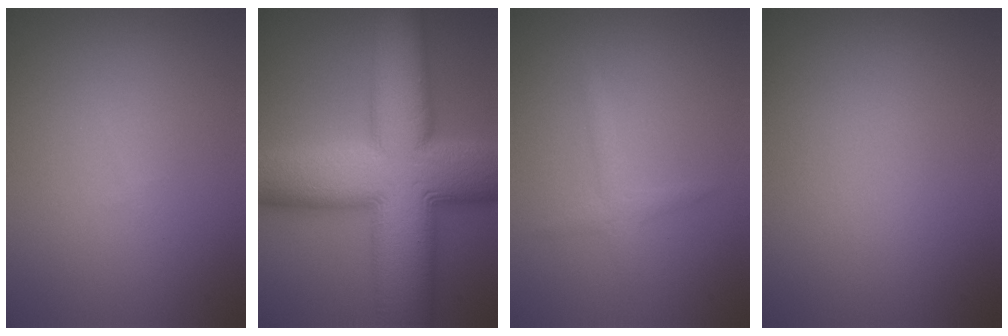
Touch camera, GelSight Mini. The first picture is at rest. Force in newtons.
{"total": 16.5, "press": 16.5, "slide": 0.2}
{"total": 1.5, "press": 1.5, "slide": 0.0}
{"total": 0.0}